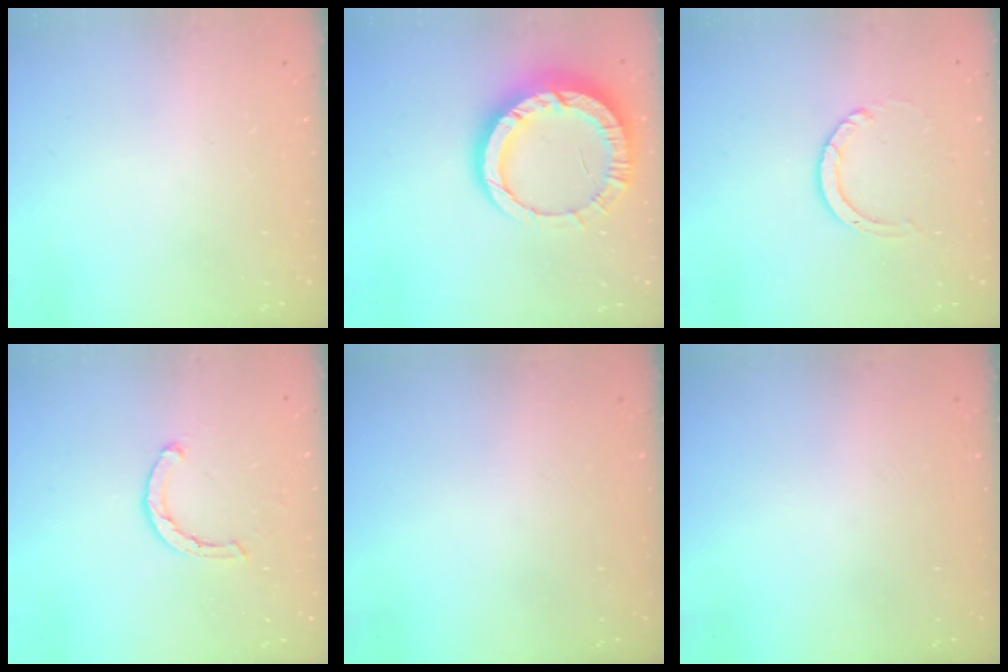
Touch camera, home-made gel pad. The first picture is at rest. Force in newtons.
{"total": 14.6, "press": 14.5, "slide": 1.5}
{"total": 4.0, "press": 4.0, "slide": 0.2}
{"total": 2.1, "press": 2.1, "slide": 0.1}
{"total": 0.0}
{"total": 0.0}